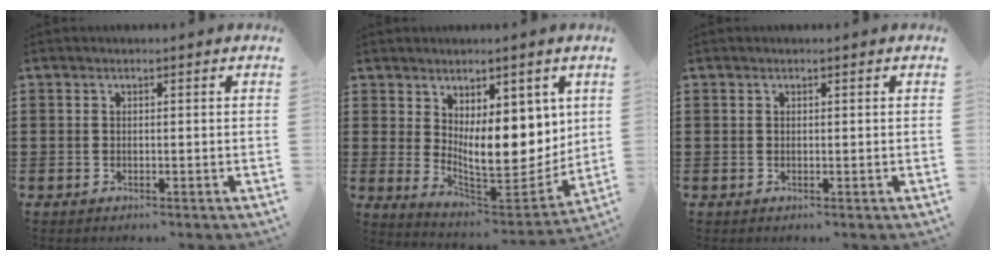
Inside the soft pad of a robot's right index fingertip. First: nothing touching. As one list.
[{"total": 10.3, "force": [3.2, 6.0, 7.8], "torque": [-0.106, -0.032, 0.060]}, {"total": 0.0}]